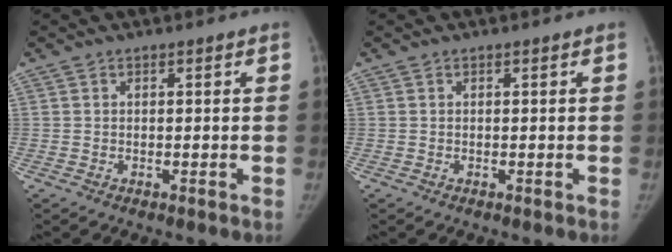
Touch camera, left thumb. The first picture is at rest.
{"total": 0.0}